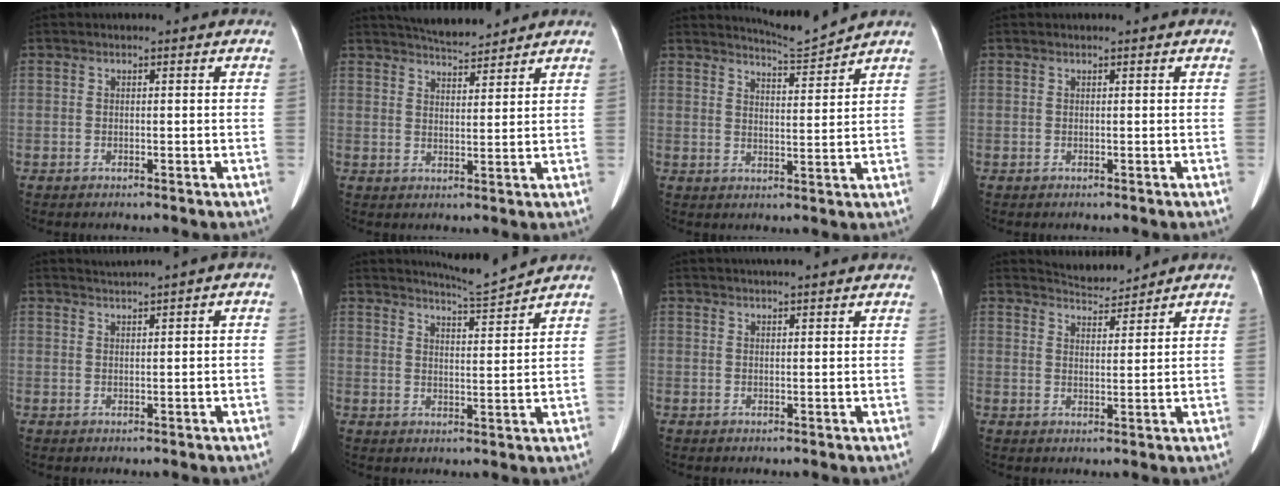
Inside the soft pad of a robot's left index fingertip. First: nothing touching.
{"total": 6.8, "force": [6.4, 0.7, 2.0], "torque": [-0.038, 0.013, 0.105]}
{"total": 4.9, "force": [4.6, -1.5, -0.3], "torque": [-0.007, -0.020, 0.082]}
{"total": 0.0}
{"total": 1.7, "force": [1.4, -0.5, 0.9], "torque": [-0.015, 0.011, 0.030]}
{"total": 6.3, "force": [6.0, -1.6, 0.8], "torque": [-0.028, -0.018, 0.099]}
{"total": 7.9, "force": [7.1, 0.8, 3.4], "torque": [-0.046, 0.034, 0.084]}
{"total": 4.3, "force": [4.3, 0.0, -0.2], "torque": [-0.005, 0.003, 0.074]}